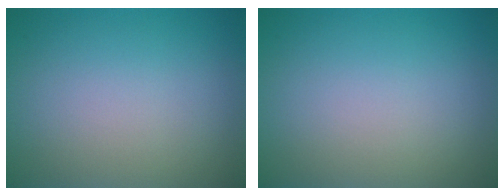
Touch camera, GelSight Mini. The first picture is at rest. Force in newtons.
{"total": 0.0}